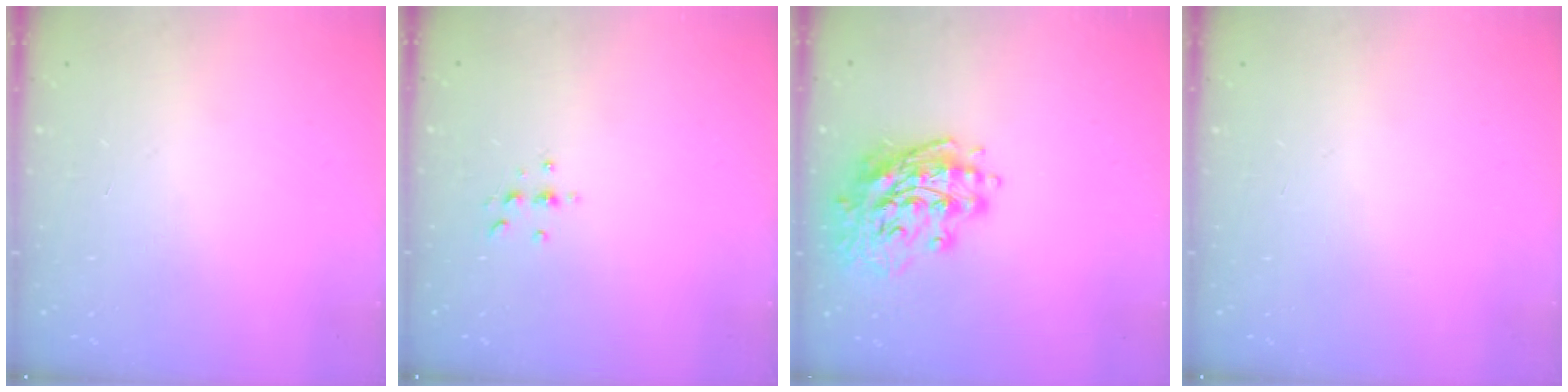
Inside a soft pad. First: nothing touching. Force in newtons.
{"total": 3.1, "press": 3.1, "slide": 0.5}
{"total": 16.2, "press": 16.0, "slide": 2.6}
{"total": 0.0}